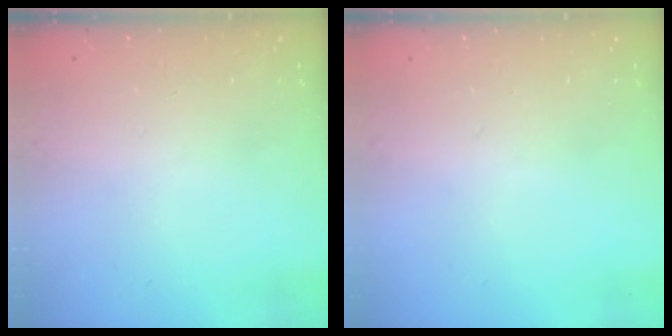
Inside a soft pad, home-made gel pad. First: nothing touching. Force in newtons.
{"total": 0.0}